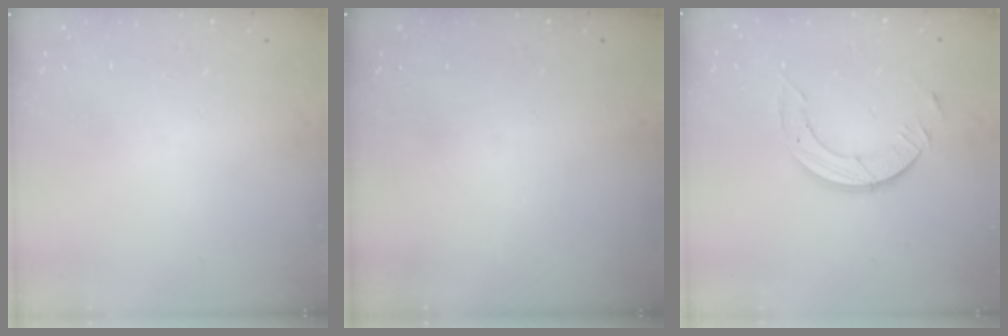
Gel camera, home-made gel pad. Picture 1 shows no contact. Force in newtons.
{"total": 0.0}
{"total": 9.0, "press": 9.0, "slide": 0.8}